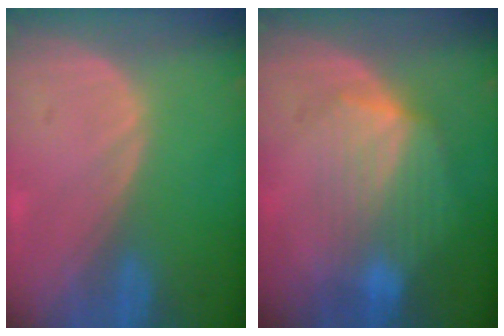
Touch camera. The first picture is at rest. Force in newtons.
{"total": 7.3, "press": 6.9, "slide": 2.3}